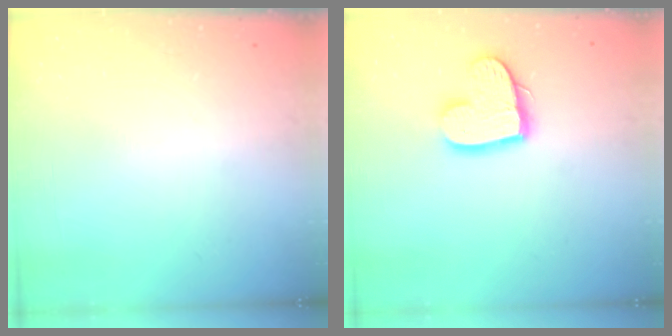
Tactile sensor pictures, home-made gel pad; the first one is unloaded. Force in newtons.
{"total": 12.5, "press": 12.4, "slide": 1.1}